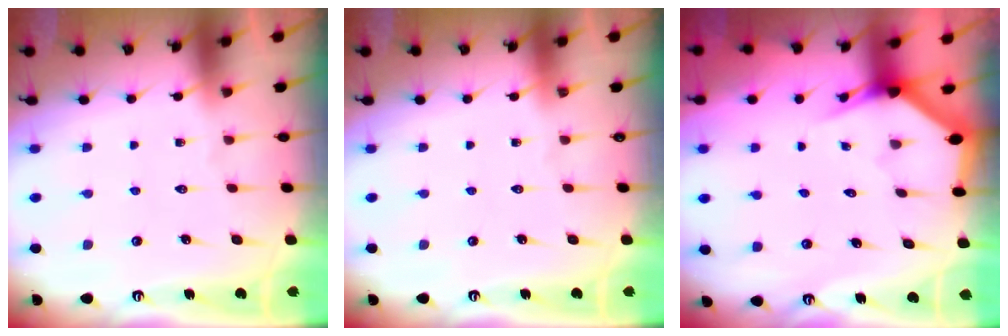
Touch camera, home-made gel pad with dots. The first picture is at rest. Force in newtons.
{"total": 0.0}
{"total": 2.7, "press": 2.7, "slide": 0.1}